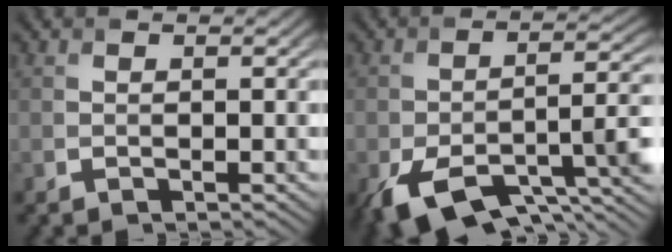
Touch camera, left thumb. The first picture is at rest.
{"total": 13.2, "force": [-6.9, 5.9, 9.6], "torque": [-0.178, -0.042, -0.107]}